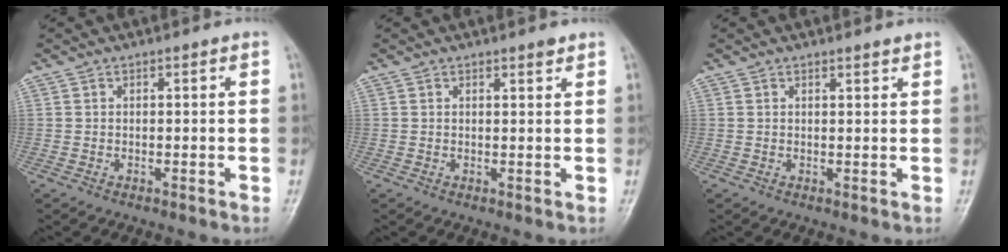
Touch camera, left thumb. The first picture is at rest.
{"total": 1.2, "force": [1.0, 0.3, 0.6], "torque": [-0.008, -0.008, 0.015]}
{"total": 1.1, "force": [1.0, 0.1, 0.4], "torque": [-0.004, -0.009, 0.016]}